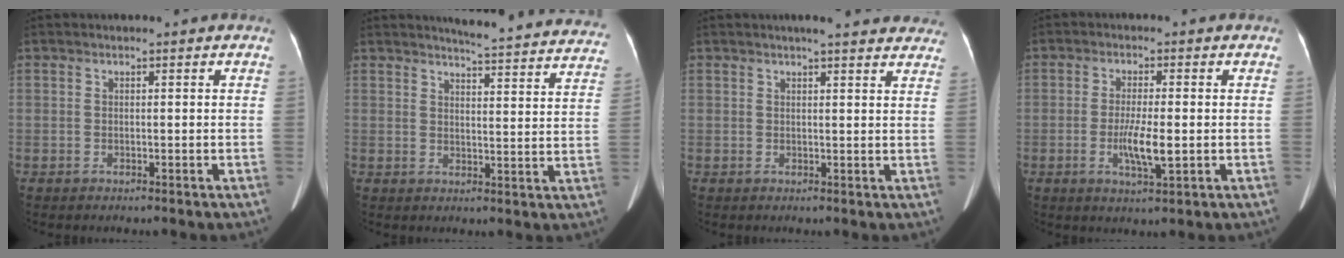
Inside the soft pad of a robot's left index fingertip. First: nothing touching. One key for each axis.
{"total": 21.0, "fx": 20.1, "fy": 1.5, "fz": 5.6, "tx": -0.063, "ty": -0.073, "tz": 0.219}
{"total": 12.1, "fx": 10.9, "fy": 2.0, "fz": 4.9, "tx": -0.040, "ty": 0.008, "tz": 0.109}
{"total": 5.4, "fx": -1.0, "fy": 0.7, "fz": 5.2, "tx": -0.104, "ty": -0.010, "tz": -0.016}